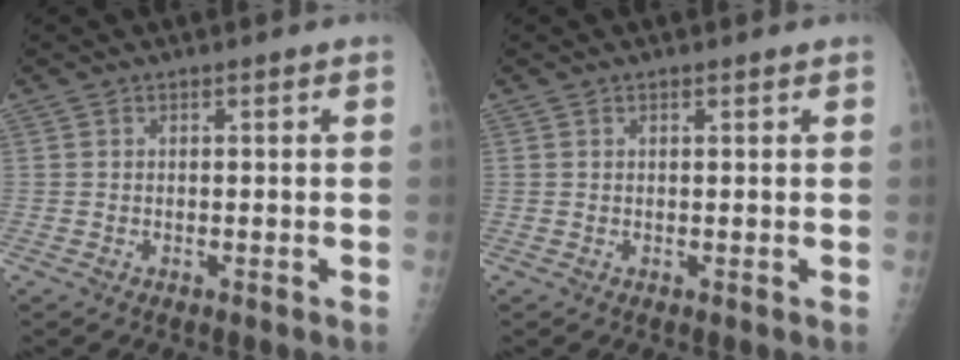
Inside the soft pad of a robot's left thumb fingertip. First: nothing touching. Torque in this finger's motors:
{"motor_torque": [0.02, 0.10, -0.20, -0.11, 0.01]}